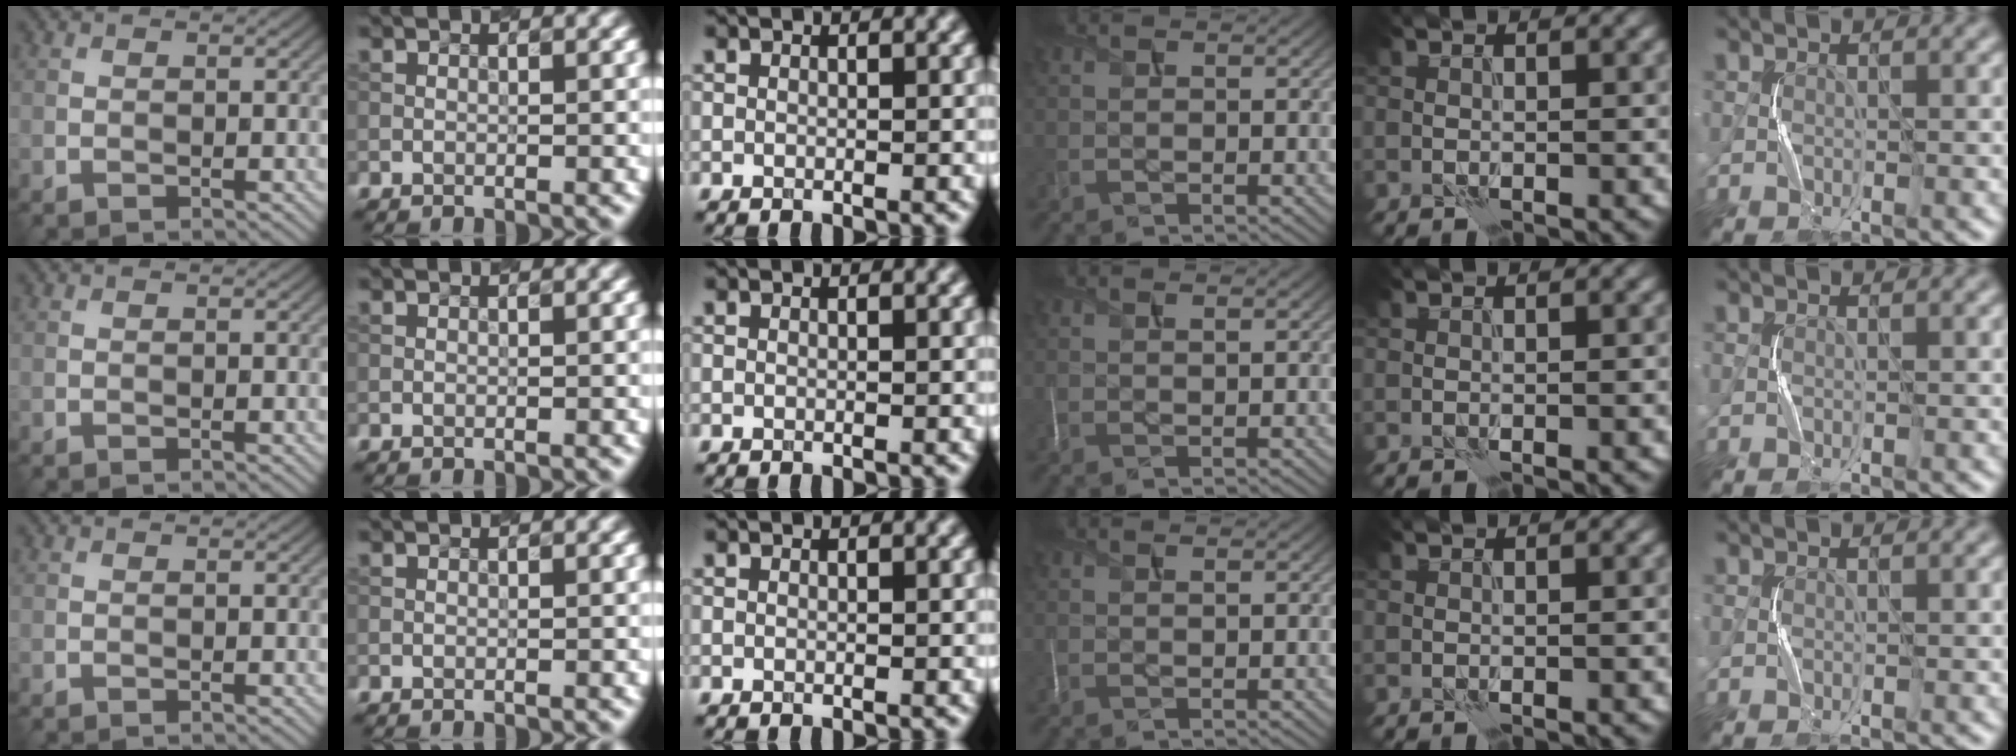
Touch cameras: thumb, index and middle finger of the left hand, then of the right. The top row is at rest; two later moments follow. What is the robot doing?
{"motion": "squeeze", "object": "paper clamp"}